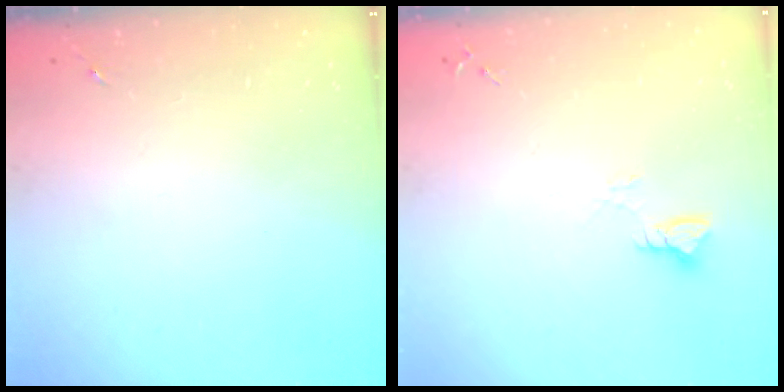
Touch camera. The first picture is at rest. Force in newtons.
{"total": 2.9, "press": 2.9, "slide": 0.2}